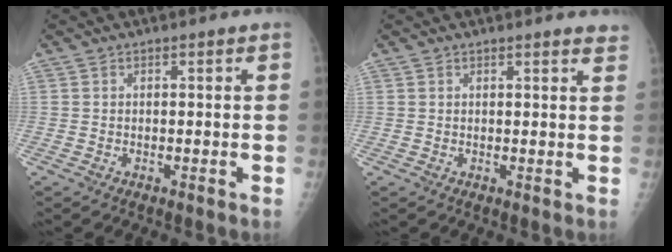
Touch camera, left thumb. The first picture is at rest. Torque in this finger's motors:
{"motor_torque": [0.29, 0.23, -0.60, -1.03, 0.11]}